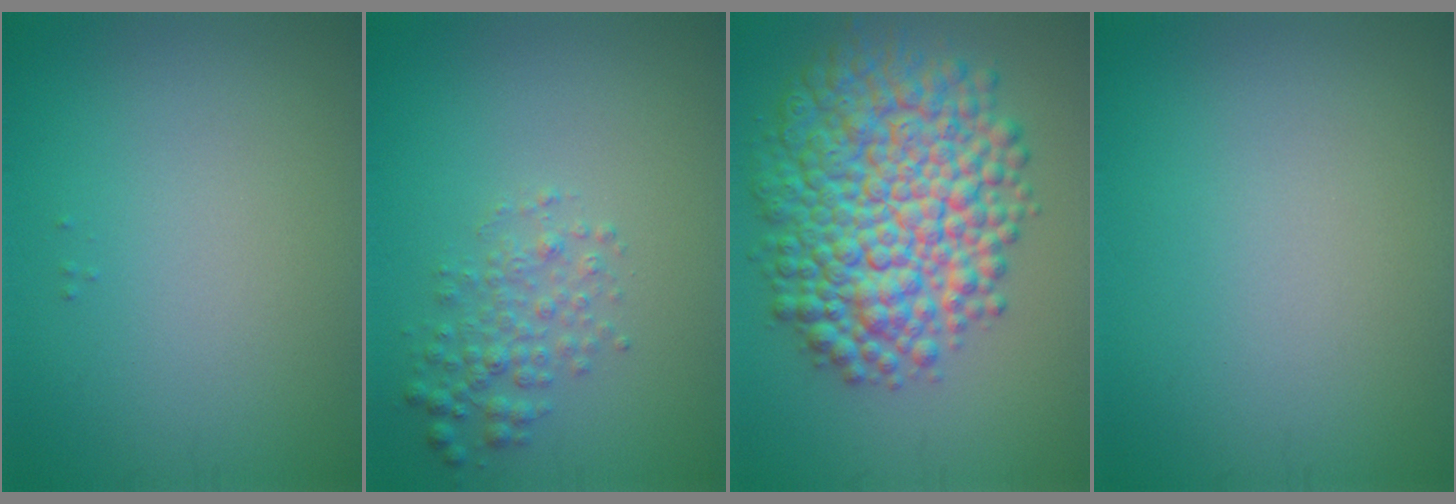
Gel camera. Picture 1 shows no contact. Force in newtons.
{"total": 2.4, "press": 2.4, "slide": 0.1}
{"total": 11.6, "press": 11.5, "slide": 0.3}
{"total": 0.0}